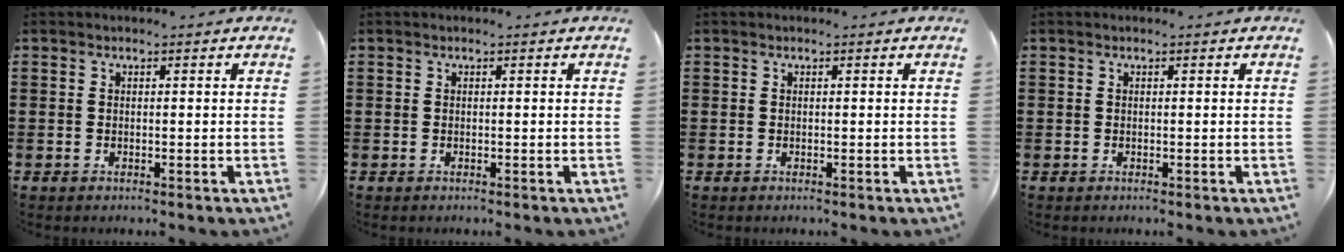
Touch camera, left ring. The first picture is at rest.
{"total": 0.0}
{"total": 0.0}
{"total": 0.0}